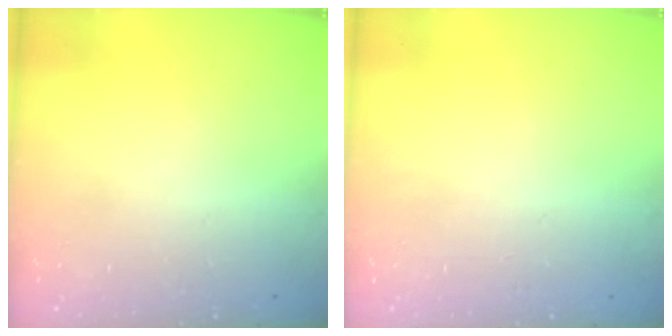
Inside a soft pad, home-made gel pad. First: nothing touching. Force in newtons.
{"total": 0.6, "press": 0.6, "slide": 0.2}